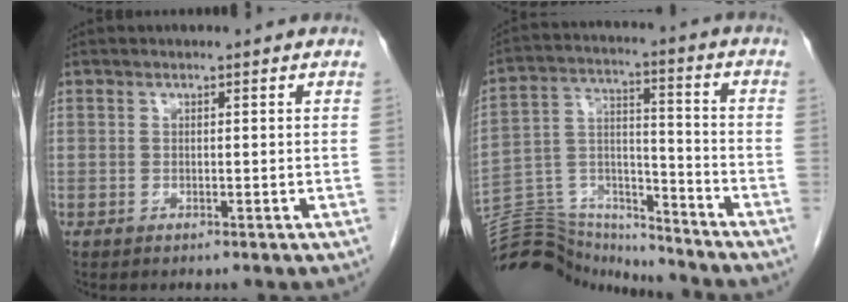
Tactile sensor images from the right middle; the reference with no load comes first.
{"total": 16.7, "force": [-16.5, 2.2, 1.9], "torque": [-0.041, 0.047, -0.272]}